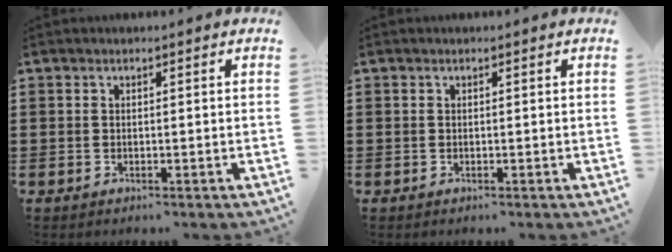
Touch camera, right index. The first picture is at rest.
{"total": 0.0}